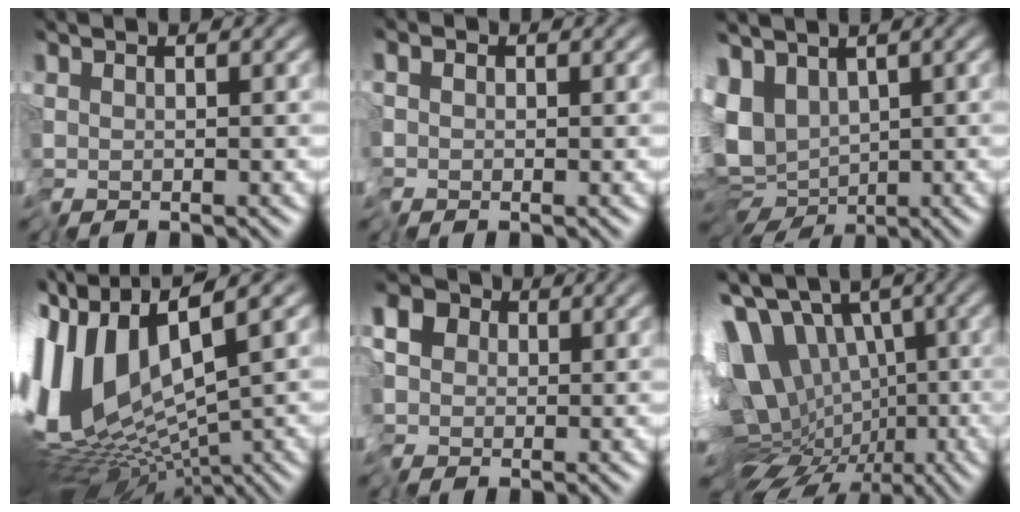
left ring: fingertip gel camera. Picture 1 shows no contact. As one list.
[{"total": 0.5, "force": [-0.1, 0.5, -0.2], "torque": [0.004, -0.001, -0.005]}, {"total": 6.4, "force": [0.7, 5.2, 3.7], "torque": [-0.080, -0.018, 0.031]}, {"total": 12.6, "force": [0.0, 5.4, 11.4], "torque": [-0.247, 0.006, 0.019]}, {"total": 8.3, "force": [1.7, 6.4, 5.0], "torque": [-0.076, 0.018, -0.011]}, {"total": 13.1, "force": [0.0, 9.4, 9.1], "torque": [-0.138, -0.005, 0.026]}]